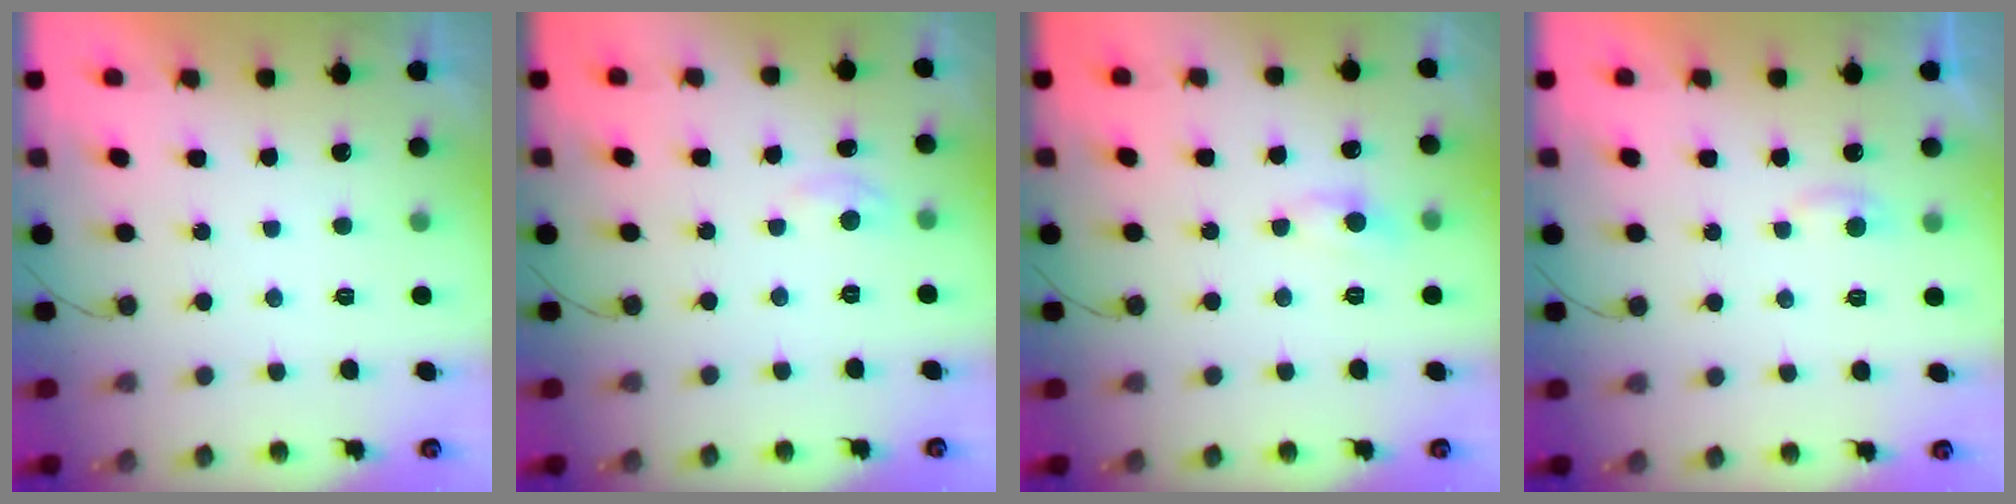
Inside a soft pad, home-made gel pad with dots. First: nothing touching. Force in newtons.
{"total": 3.0, "press": 3.0, "slide": 0.4}
{"total": 5.6, "press": 5.6, "slide": 0.6}
{"total": 2.8, "press": 2.8, "slide": 0.4}